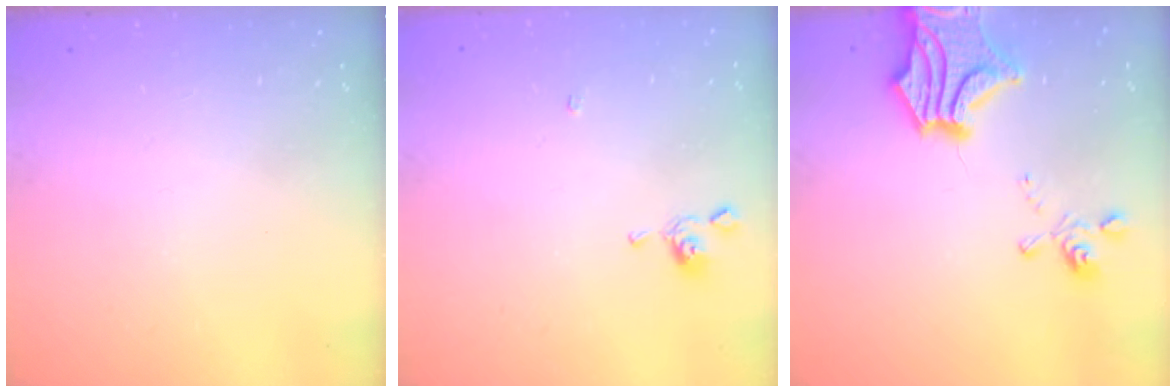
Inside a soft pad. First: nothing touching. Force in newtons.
{"total": 2.2, "press": 2.2, "slide": 0.3}
{"total": 5.9, "press": 5.2, "slide": 2.7}